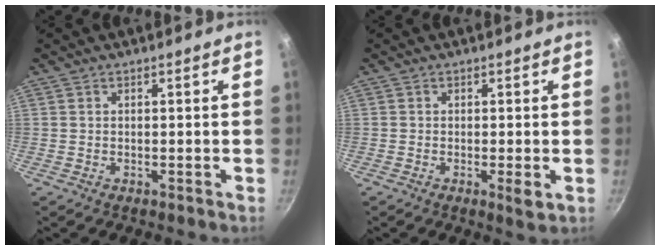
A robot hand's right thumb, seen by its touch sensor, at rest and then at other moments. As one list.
[{"total": 2.2, "force": [-0.5, 0.5, 2.1], "torque": [-0.041, -0.008, -0.008]}]